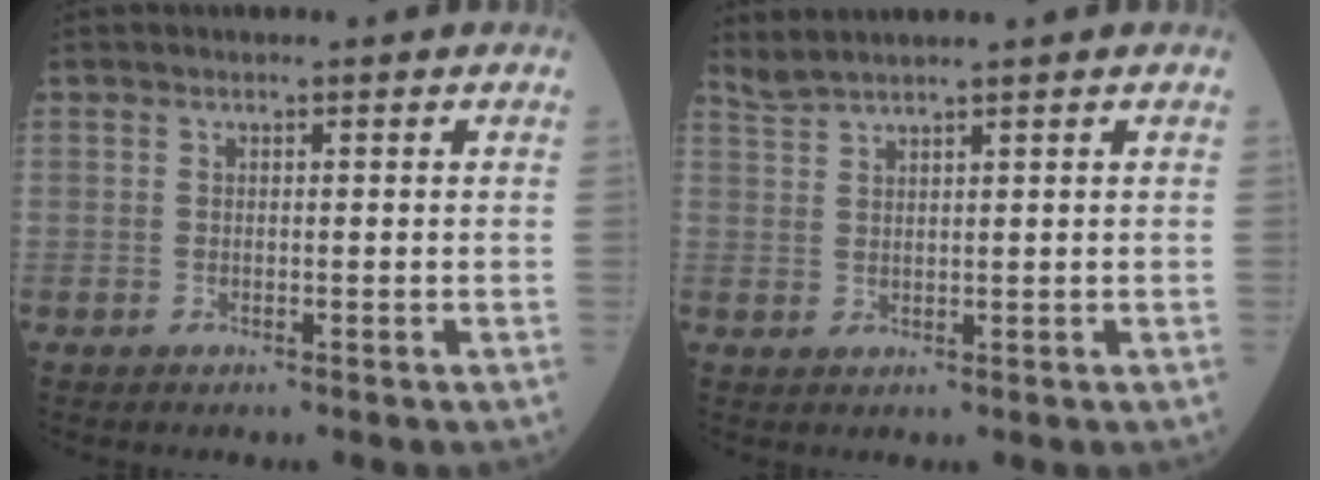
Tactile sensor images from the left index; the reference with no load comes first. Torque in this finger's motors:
{"motor_torque": [-0.23, 0.11, 0.02, 0.01]}